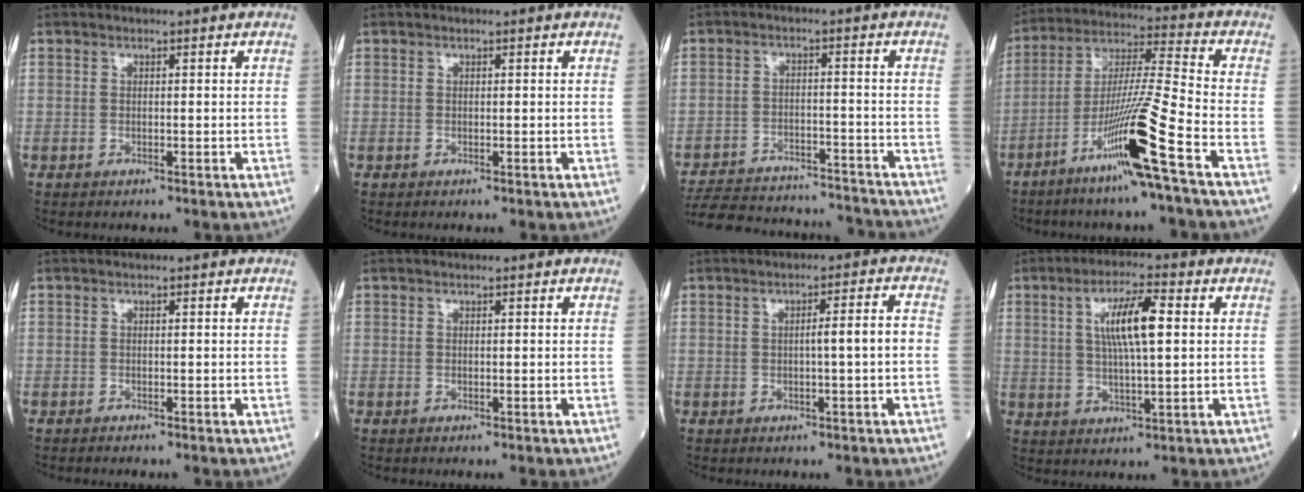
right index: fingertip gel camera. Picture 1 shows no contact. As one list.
[{"total": 0.0}, {"total": 18.9, "force": [-18.0, 3.4, 4.8], "torque": [-0.108, -0.001, -0.252]}, {"total": 14.2, "force": [-7.2, -1.9, 12.1], "torque": [-0.232, -0.020, -0.138]}, {"total": 0.7, "force": [-0.6, 0.0, 0.2], "torque": [-0.005, -0.001, -0.012]}, {"total": 0.0}, {"total": 3.8, "force": [-0.4, -0.2, 3.8], "torque": [-0.060, 0.008, -0.005]}, {"total": 8.4, "force": [1.9, 1.3, 8.1], "torque": [-0.147, 0.010, 0.035]}]